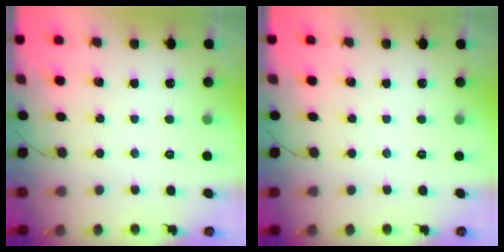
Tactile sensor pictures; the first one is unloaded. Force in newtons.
{"total": 0.0}